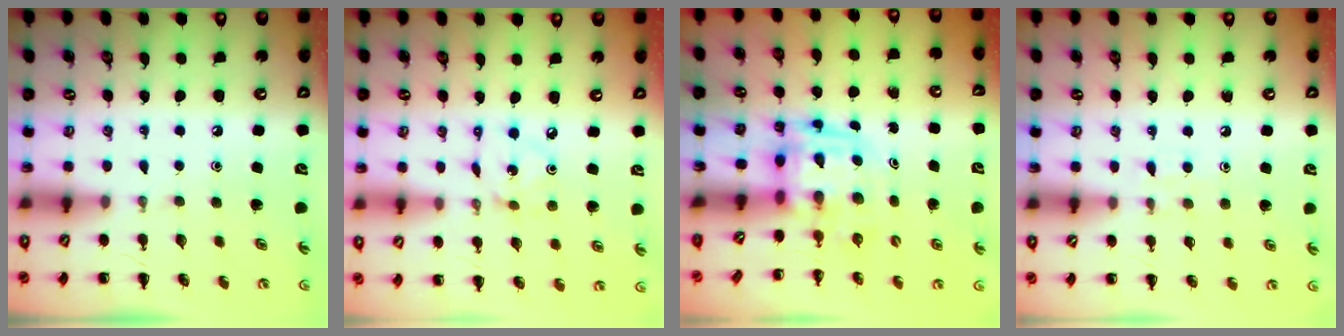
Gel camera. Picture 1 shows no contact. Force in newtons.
{"total": 2.3, "press": 2.2, "slide": 0.3}
{"total": 3.8, "press": 3.7, "slide": 0.7}
{"total": 4.7, "press": 4.4, "slide": 1.6}